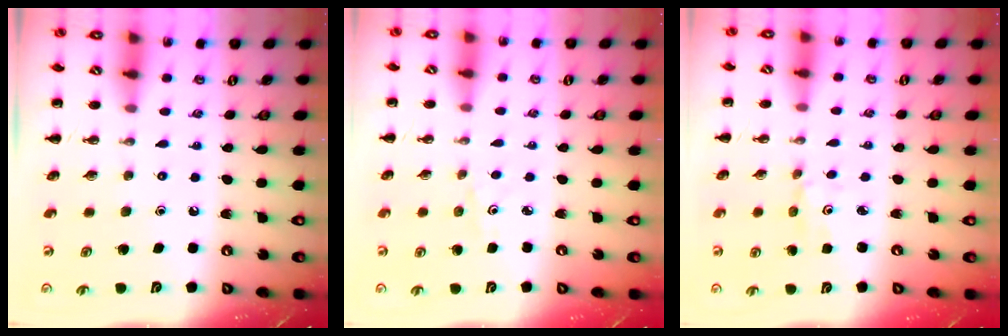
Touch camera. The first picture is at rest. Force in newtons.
{"total": 1.7, "press": 1.6, "slide": 0.6}
{"total": 1.1, "press": 1.0, "slide": 0.3}